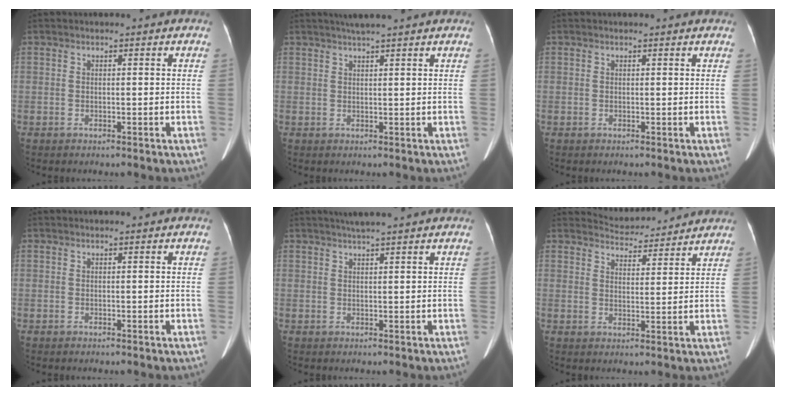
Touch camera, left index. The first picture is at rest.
{"total": 5.3, "force": [4.5, -0.3, 2.8], "torque": [-0.046, 0.025, 0.067]}
{"total": 1.8, "force": [1.8, 0.2, 0.5], "torque": [-0.013, 0.011, 0.014]}
{"total": 0.0}
{"total": 5.1, "force": [4.3, -0.3, 2.7], "torque": [-0.043, 0.023, 0.065]}
{"total": 7.7, "force": [7.6, 1.2, 0.5], "torque": [-0.011, 0.014, 0.104]}